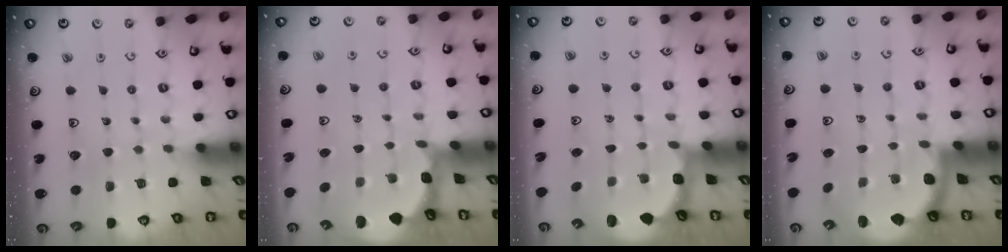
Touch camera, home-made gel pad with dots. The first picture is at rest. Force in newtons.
{"total": 1.9, "press": 1.9, "slide": 0.2}
{"total": 3.0, "press": 2.1, "slide": 2.2}
{"total": 1.7, "press": 1.7, "slide": 0.2}